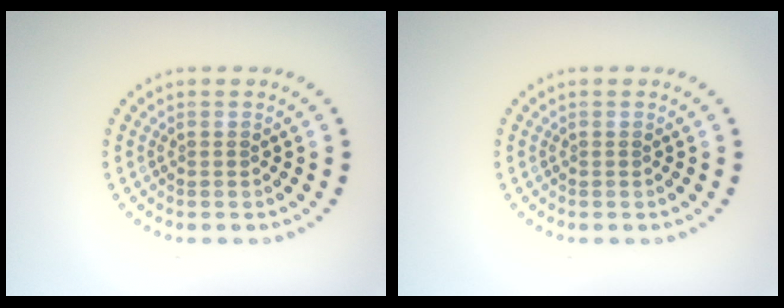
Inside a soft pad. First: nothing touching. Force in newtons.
{"total": 0.0}